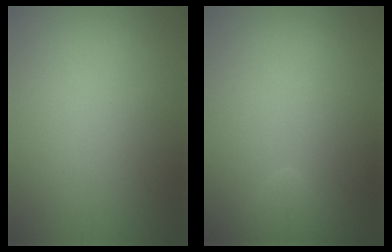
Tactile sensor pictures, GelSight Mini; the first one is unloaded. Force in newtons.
{"total": 1.7, "press": 1.7, "slide": 0.1}